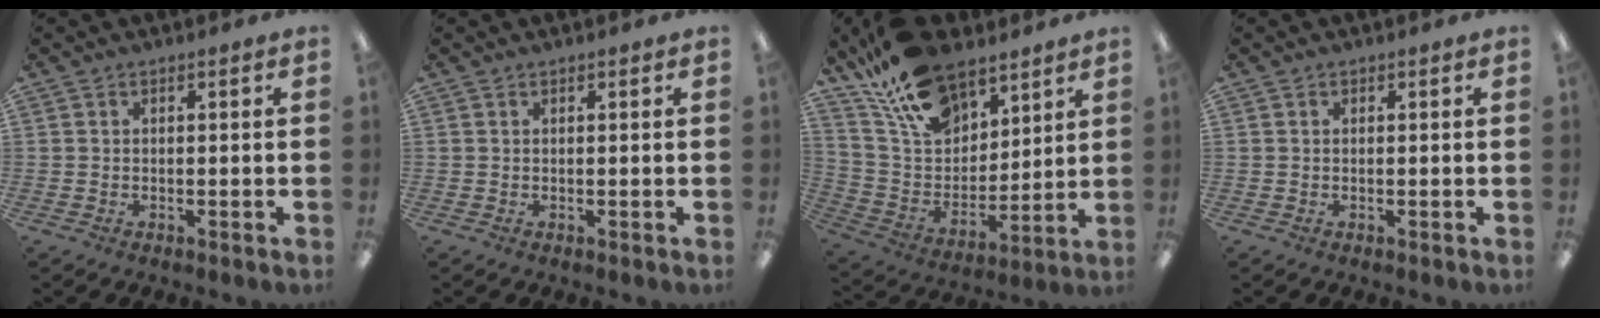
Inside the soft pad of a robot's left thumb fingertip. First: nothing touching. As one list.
[{"total": 0.0}, {"total": 19.8, "force": [13.8, 10.6, 9.4], "torque": [-0.188, -0.068, 0.255]}, {"total": 0.0}]